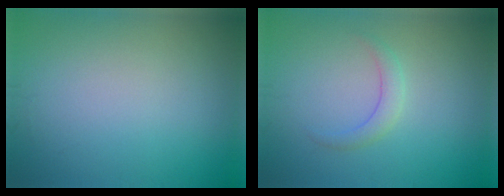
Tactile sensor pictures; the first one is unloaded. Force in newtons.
{"total": 1.5, "press": 1.5, "slide": 0.0}